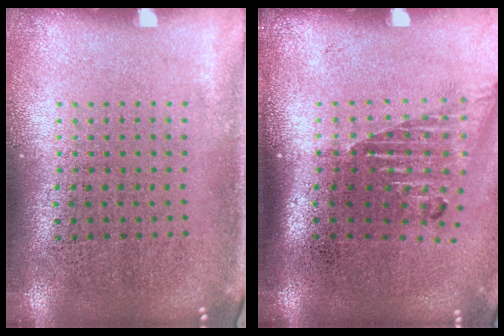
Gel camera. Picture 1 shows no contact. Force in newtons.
{"total": 1.6, "press": 1.2, "slide": 1.0}